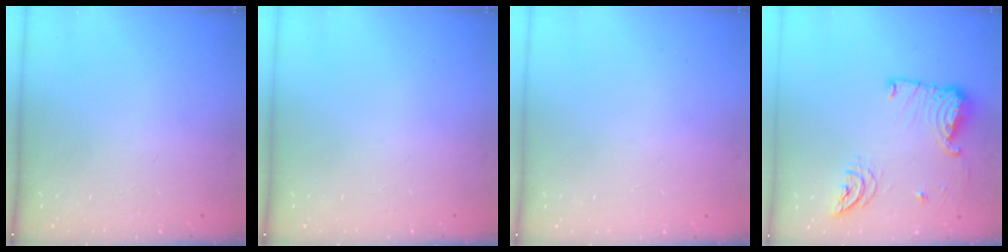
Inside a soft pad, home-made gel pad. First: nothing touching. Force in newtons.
{"total": 0.0}
{"total": 0.9, "press": 0.9, "slide": 0.0}
{"total": 14.3, "press": 14.2, "slide": 1.4}